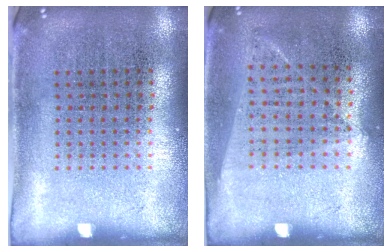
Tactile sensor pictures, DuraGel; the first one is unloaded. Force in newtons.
{"total": 1.0, "press": 0.9, "slide": 0.5}